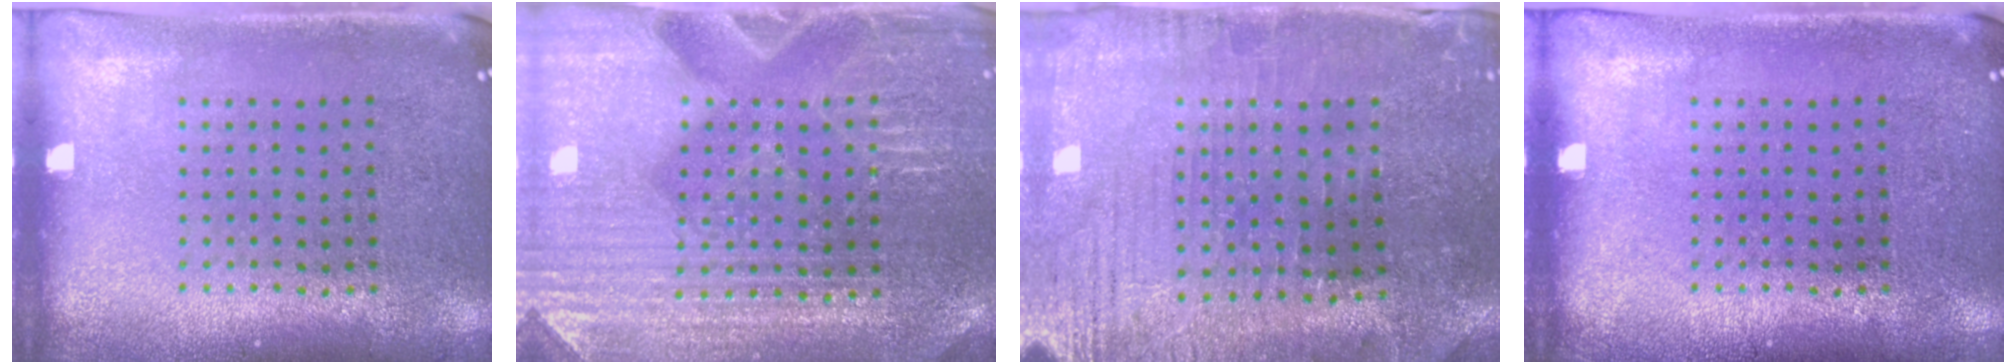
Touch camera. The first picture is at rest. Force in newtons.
{"total": 4.2, "press": 4.0, "slide": 1.3}
{"total": 0.9, "press": 0.8, "slide": 0.4}
{"total": 0.0}